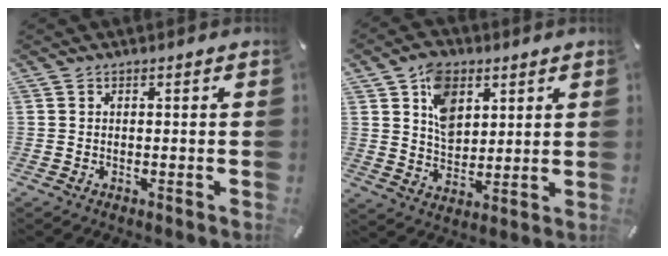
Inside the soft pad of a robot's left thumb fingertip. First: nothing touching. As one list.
[{"total": 9.9, "force": [4.4, 7.3, 5.1], "torque": [-0.080, -0.004, 0.079]}]